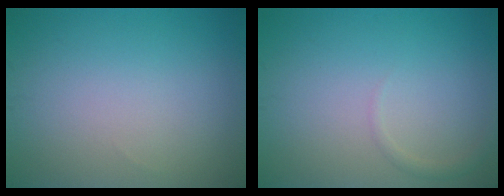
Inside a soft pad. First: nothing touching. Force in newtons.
{"total": 0.8, "press": 0.8, "slide": 0.1}